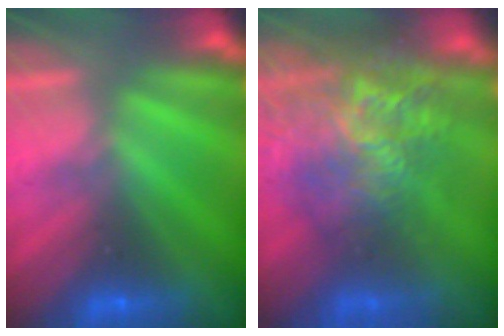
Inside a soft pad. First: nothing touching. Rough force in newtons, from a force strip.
{"total": 11.6}